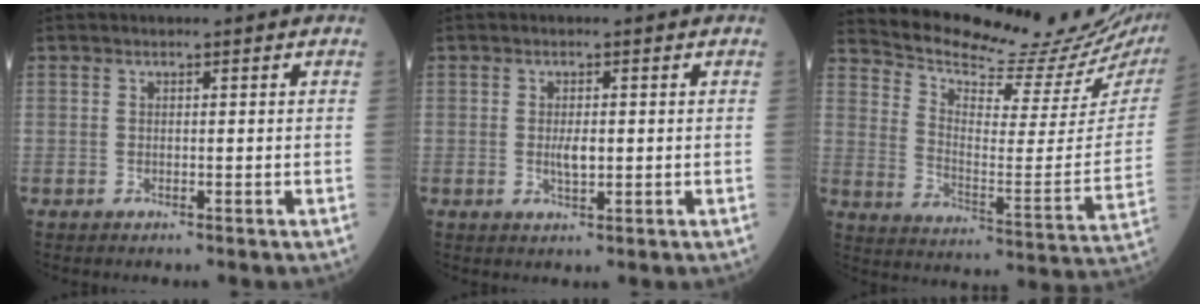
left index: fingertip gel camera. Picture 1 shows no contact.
{"total": 2.4, "force": [0.0, 0.7, 2.2], "torque": [-0.046, -0.002, 0.002]}
{"total": 22.7, "force": [21.9, 1.4, 5.7], "torque": [-0.104, -0.107, 0.290]}